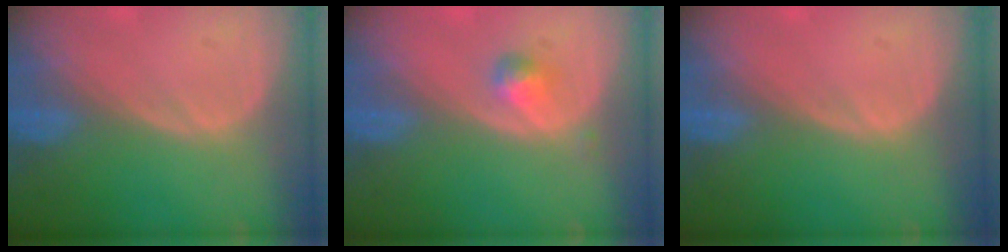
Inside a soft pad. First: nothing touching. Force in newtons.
{"total": 2.0, "press": 2.0, "slide": 0.2}
{"total": 0.0}